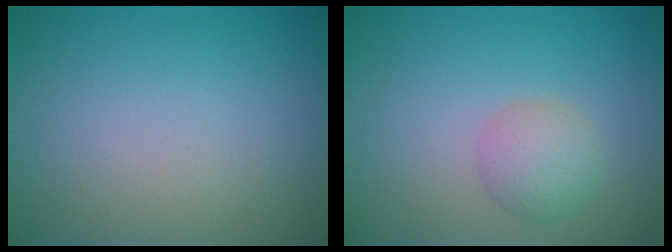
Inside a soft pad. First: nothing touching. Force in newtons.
{"total": 2.5, "press": 2.5, "slide": 0.1}